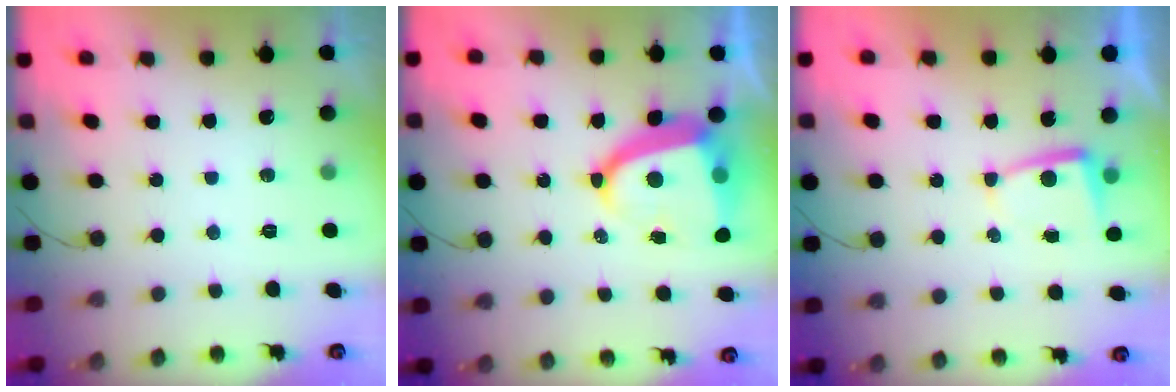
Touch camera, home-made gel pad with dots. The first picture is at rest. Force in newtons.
{"total": 12.5, "press": 12.4, "slide": 2.0}
{"total": 2.9, "press": 2.9, "slide": 0.4}